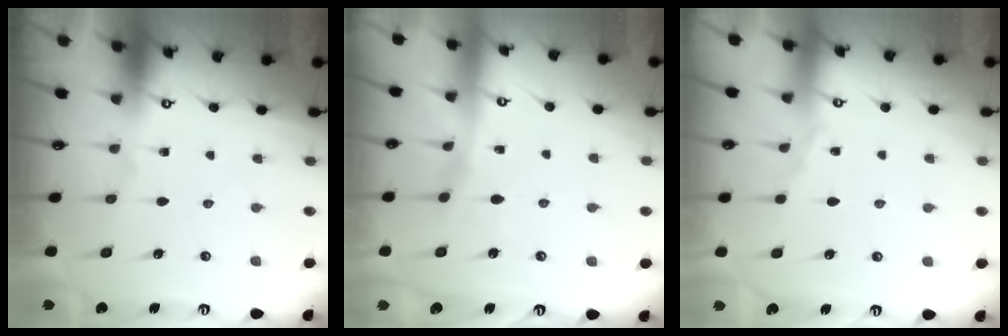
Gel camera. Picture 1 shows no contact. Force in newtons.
{"total": 5.6, "press": 5.6, "slide": 0.2}
{"total": 2.8, "press": 2.8, "slide": 0.5}